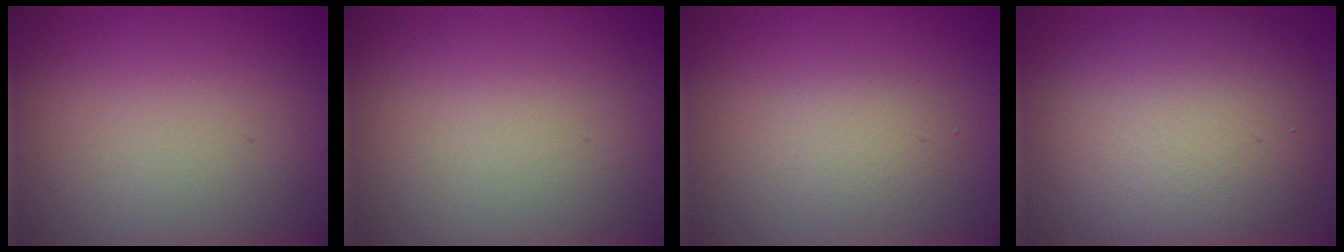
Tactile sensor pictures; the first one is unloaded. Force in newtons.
{"total": 0.0}
{"total": 1.6, "press": 1.6, "slide": 0.0}
{"total": 10.2, "press": 10.1, "slide": 1.0}